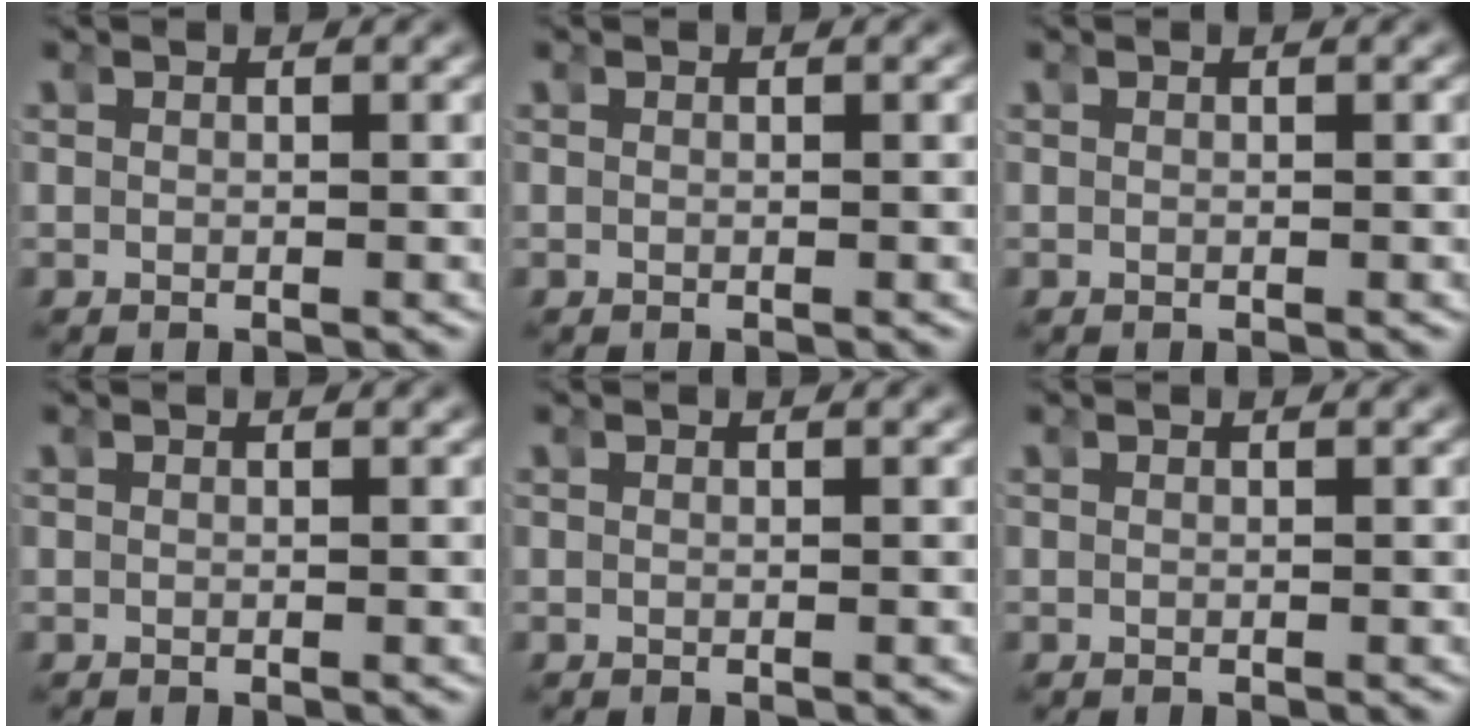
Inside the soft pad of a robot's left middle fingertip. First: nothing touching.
{"total": 0.0}
{"total": 0.0}
{"total": 0.0}
{"total": 0.0}
{"total": 0.0}